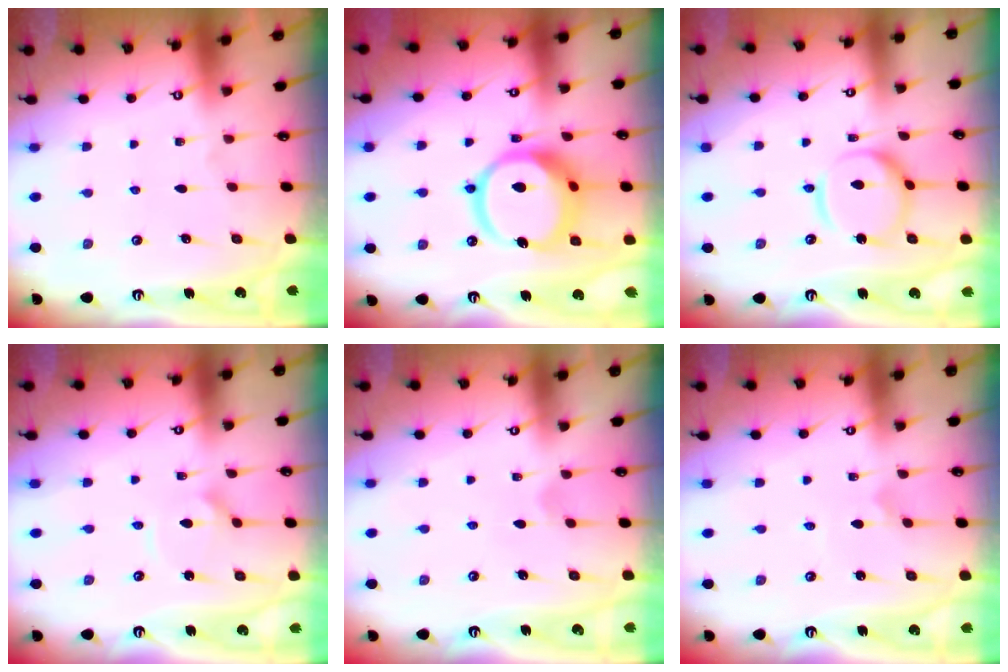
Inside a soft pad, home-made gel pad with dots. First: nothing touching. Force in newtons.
{"total": 15.6, "press": 15.5, "slide": 2.1}
{"total": 13.1, "press": 13.0, "slide": 1.2}
{"total": 4.0, "press": 4.0, "slide": 0.4}
{"total": 4.4, "press": 4.4, "slide": 0.6}
{"total": 0.8, "press": 0.8, "slide": 0.0}